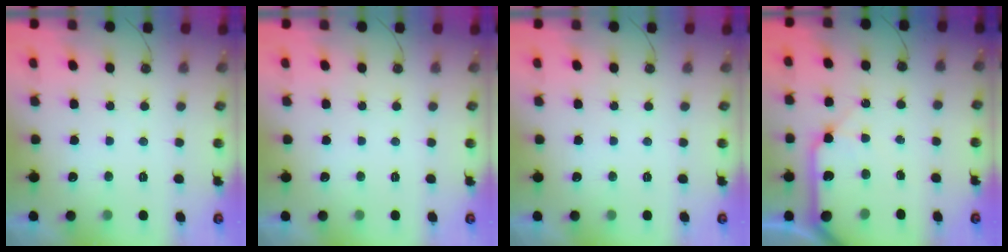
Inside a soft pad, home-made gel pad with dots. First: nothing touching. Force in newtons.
{"total": 0.0}
{"total": 0.0}
{"total": 12.0, "press": 11.9, "slide": 1.6}